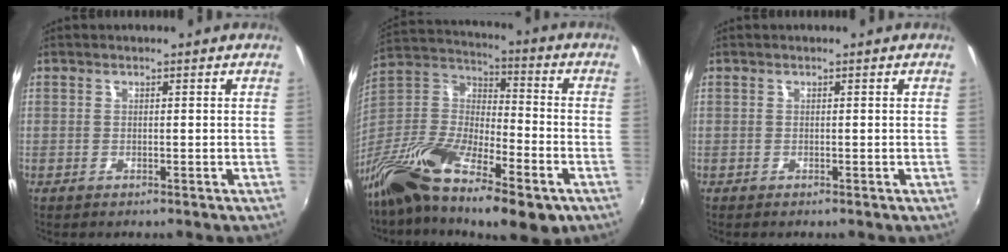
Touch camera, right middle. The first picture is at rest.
{"total": 24.4, "force": [-14.9, 8.6, 17.4], "torque": [-0.327, -0.028, -0.267]}
{"total": 0.0}